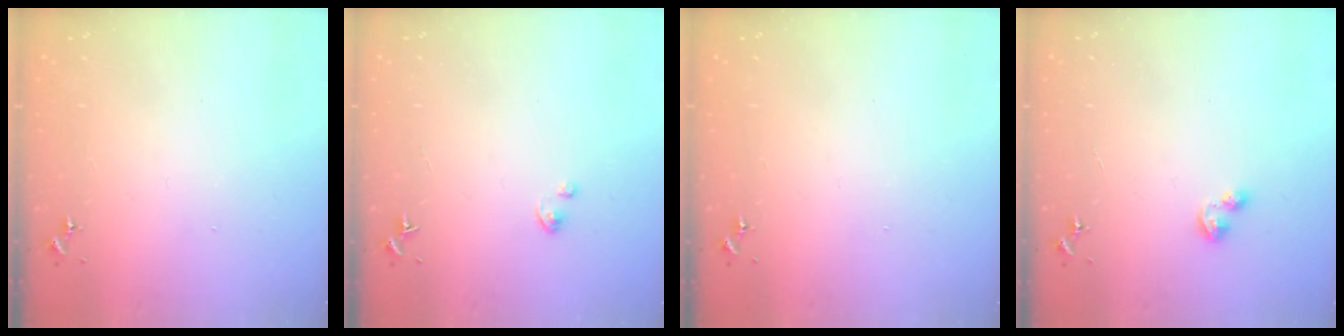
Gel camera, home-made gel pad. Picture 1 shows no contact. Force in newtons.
{"total": 0.9, "press": 0.8, "slide": 0.2}
{"total": 0.0}
{"total": 2.7, "press": 2.7, "slide": 0.3}